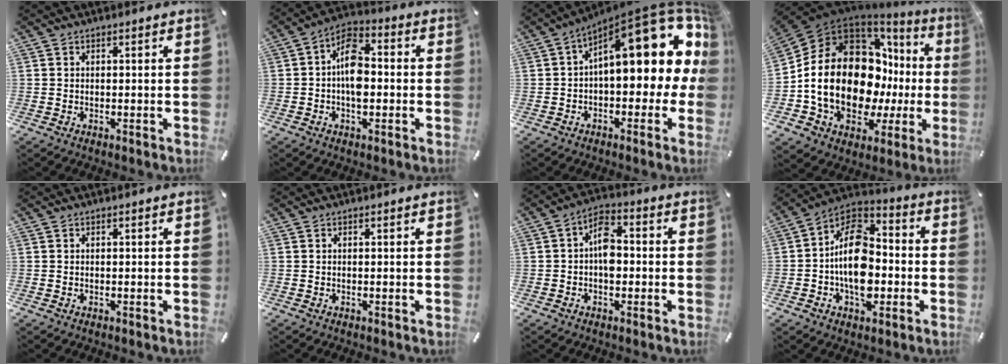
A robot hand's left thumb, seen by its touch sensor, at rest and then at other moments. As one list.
[{"total": 9.1, "force": [-1.6, 5.4, 7.2], "torque": [-0.124, 0.010, -0.029]}, {"total": 18.9, "force": [7.5, 8.2, 15.3], "torque": [-0.203, -0.058, 0.125]}, {"total": 25.7, "force": [0.3, 16.8, 19.4], "torque": [-0.374, -0.037, 0.030]}, {"total": 0.0}, {"total": 0.0}, {"total": 7.1, "force": [-1.0, 4.4, 5.4], "torque": [-0.085, 0.012, -0.021]}, {"total": 16.1, "force": [-2.9, 11.0, 11.4], "torque": [-0.212, 0.008, -0.057]}]